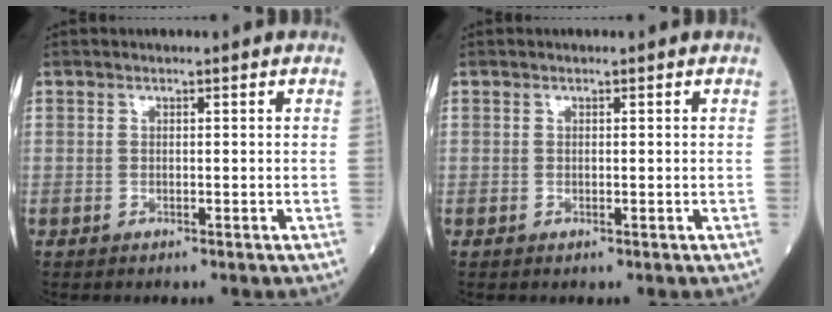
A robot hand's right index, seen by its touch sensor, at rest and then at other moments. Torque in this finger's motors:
{"motor_torque": [0.00, 0.00, 0.00, -0.01]}